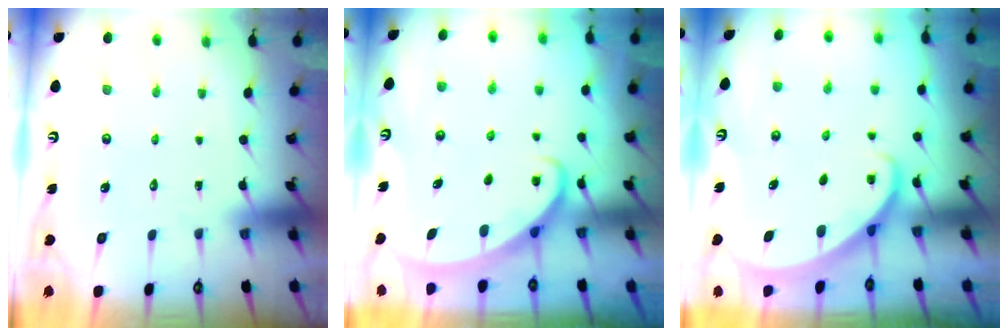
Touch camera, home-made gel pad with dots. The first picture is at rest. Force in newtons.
{"total": 2.8, "press": 2.8, "slide": 0.4}
{"total": 1.9, "press": 1.9, "slide": 0.2}